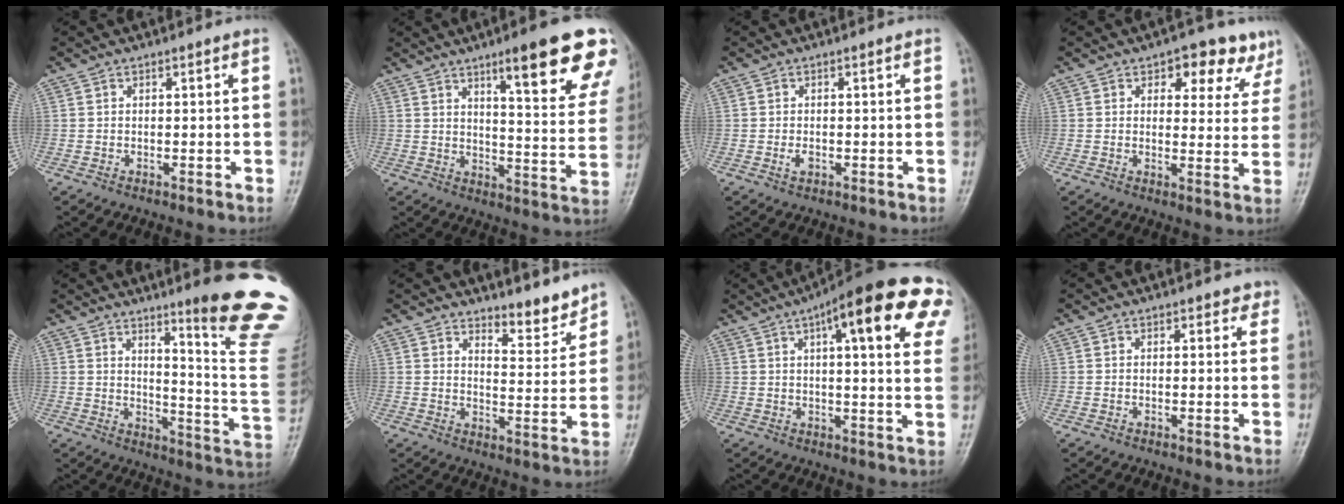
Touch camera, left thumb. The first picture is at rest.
{"total": 19.9, "force": [12.1, 3.9, 15.3], "torque": [-0.165, -0.050, 0.156]}
{"total": 1.4, "force": [-0.4, 0.9, 1.1], "torque": [-0.017, -0.001, -0.006]}
{"total": 9.9, "force": [6.1, 5.7, 5.4], "torque": [-0.018, -0.026, 0.064]}
{"total": 19.6, "force": [12.0, 1.4, 15.4], "torque": [-0.170, -0.091, 0.162]}
{"total": 6.2, "force": [5.6, 1.6, 2.2], "torque": [-0.013, -0.056, 0.091]}
{"total": 23.4, "force": [10.5, 6.4, 19.9], "torque": [-0.249, 0.007, 0.130]}
{"total": 1.8, "force": [1.2, 1.2, 0.8], "torque": [0.011, -0.003, 0.008]}